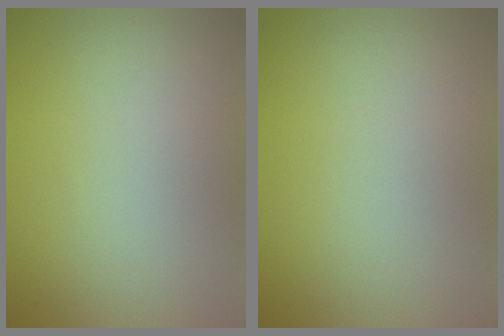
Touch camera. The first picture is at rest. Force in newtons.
{"total": 0.0}